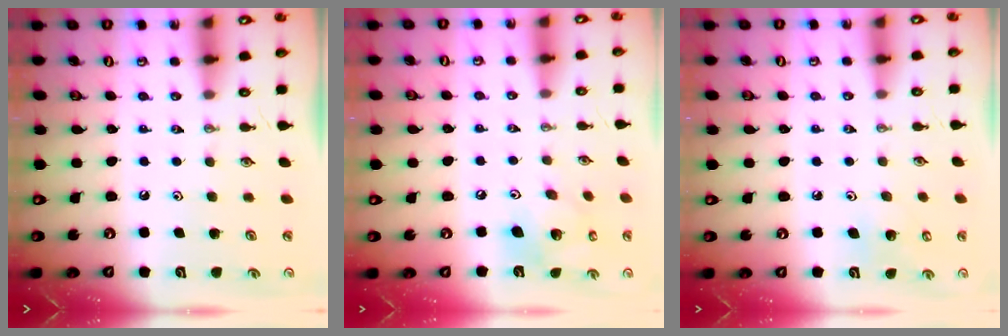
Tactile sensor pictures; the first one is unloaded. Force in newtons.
{"total": 13.2, "press": 13.1, "slide": 1.9}
{"total": 6.0, "press": 6.0, "slide": 0.5}